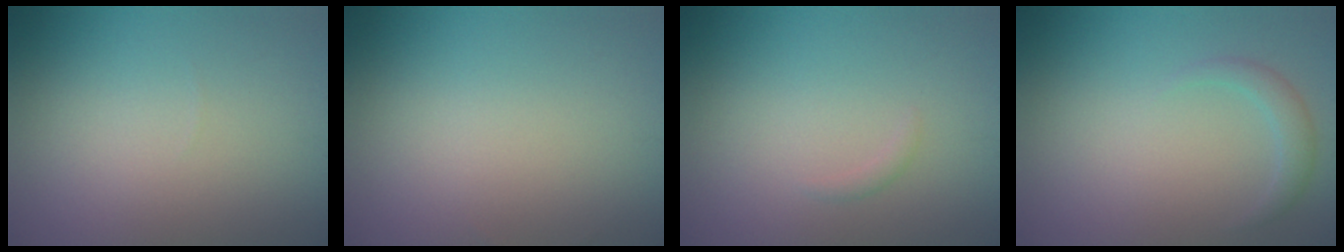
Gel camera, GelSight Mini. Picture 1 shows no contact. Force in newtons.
{"total": 0.0}
{"total": 0.6, "press": 0.6, "slide": 0.0}
{"total": 1.5, "press": 1.5, "slide": 0.1}